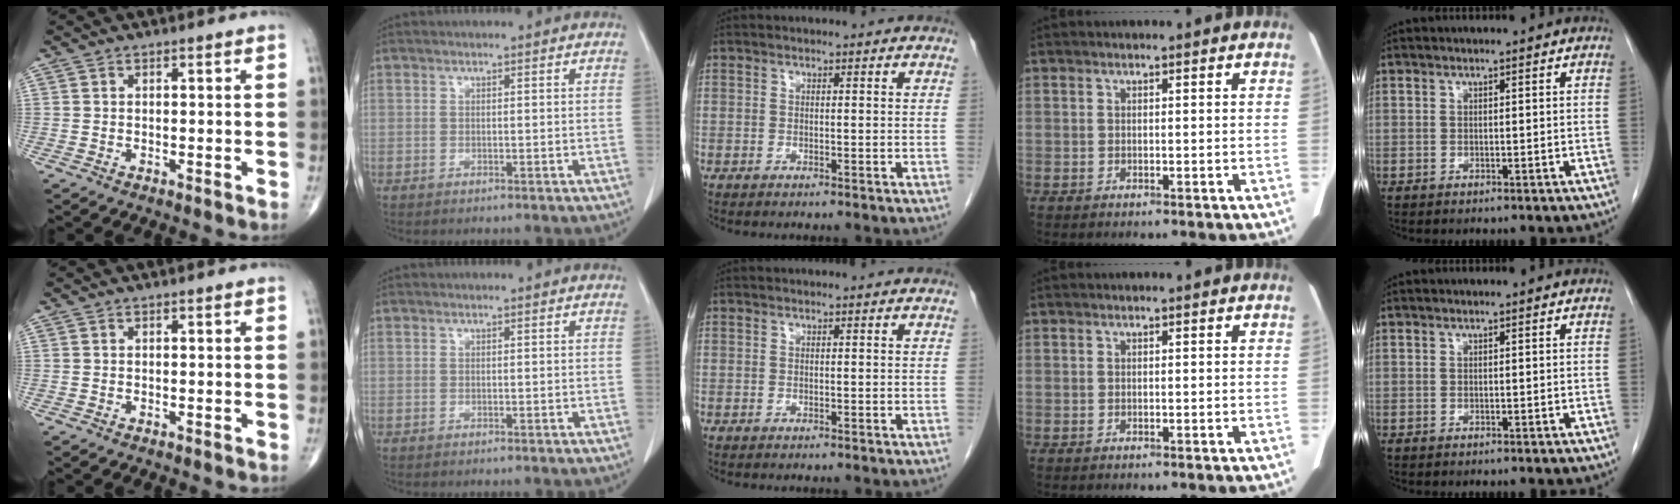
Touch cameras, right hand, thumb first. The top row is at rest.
{}